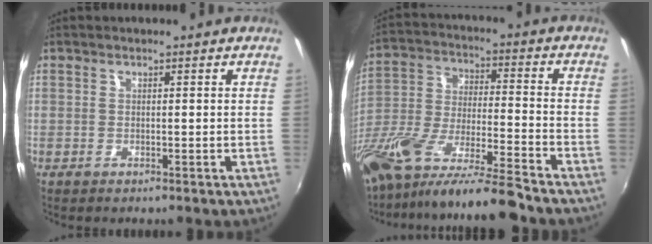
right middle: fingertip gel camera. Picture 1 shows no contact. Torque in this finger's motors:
{"motor_torque": [1.07, -1.07, 0.59, 0.21]}